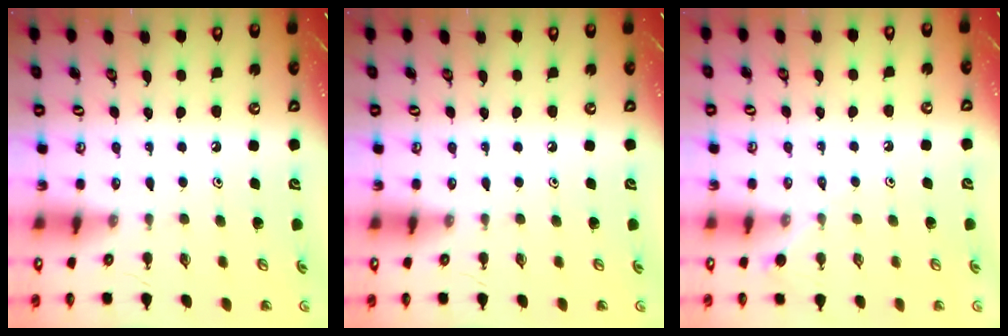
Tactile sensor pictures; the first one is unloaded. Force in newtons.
{"total": 0.0}
{"total": 3.6, "press": 3.6, "slide": 0.7}